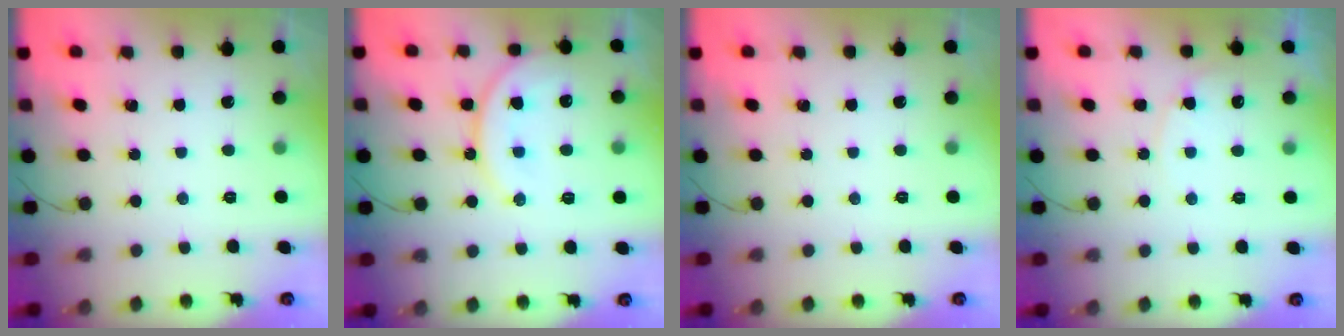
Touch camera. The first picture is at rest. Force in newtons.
{"total": 15.0, "press": 14.9, "slide": 1.7}
{"total": 0.0}
{"total": 6.1, "press": 6.0, "slide": 0.7}